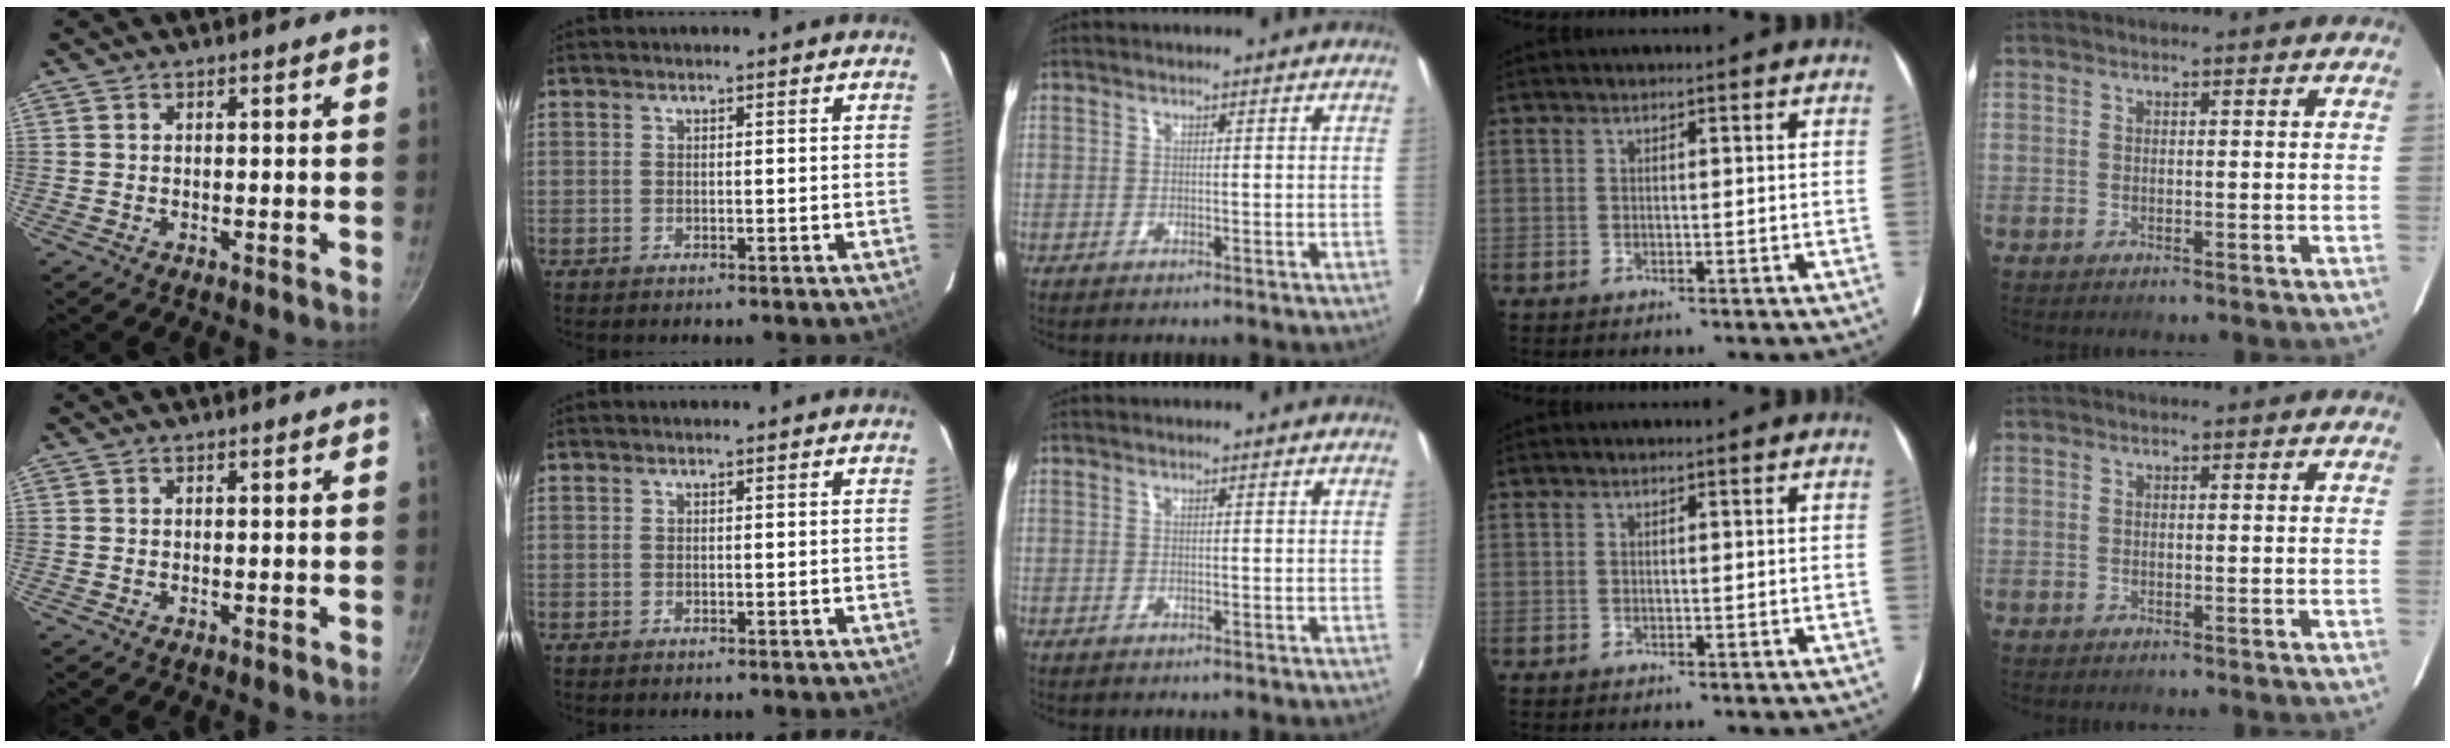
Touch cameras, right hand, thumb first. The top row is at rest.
{}